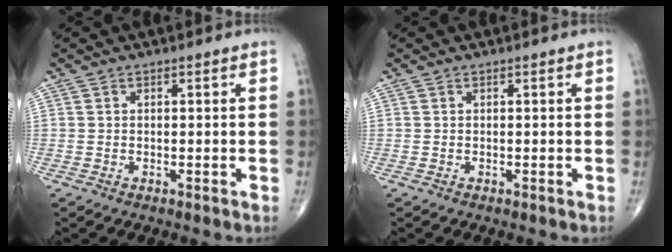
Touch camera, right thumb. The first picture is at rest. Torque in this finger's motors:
{"motor_torque": [-0.01, 0.00, -0.01, 0.00, 0.00]}